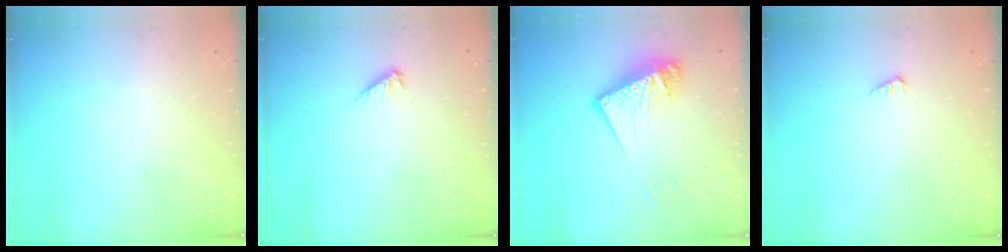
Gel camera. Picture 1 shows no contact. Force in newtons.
{"total": 3.6, "press": 3.6, "slide": 0.6}
{"total": 14.3, "press": 14.1, "slide": 1.7}
{"total": 1.3, "press": 1.3, "slide": 0.1}